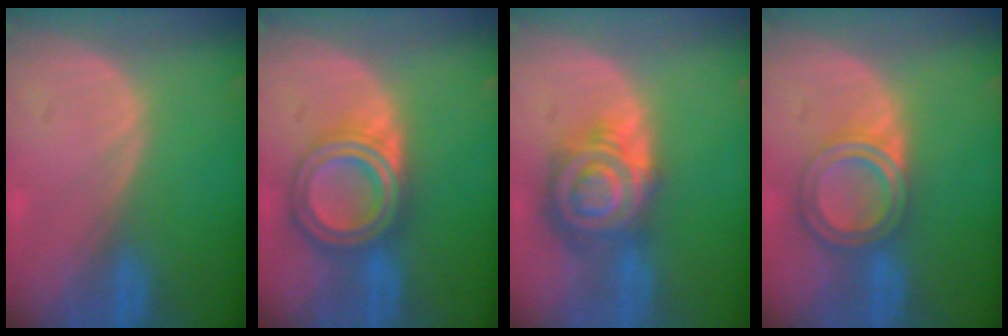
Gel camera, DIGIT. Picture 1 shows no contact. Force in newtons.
{"total": 7.7, "press": 7.7, "slide": 0.5}
{"total": 9.1, "press": 9.1, "slide": 0.6}
{"total": 6.6, "press": 5.8, "slide": 3.1}